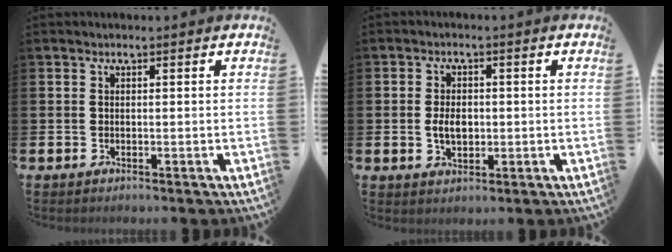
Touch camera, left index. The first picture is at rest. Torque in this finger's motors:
{"motor_torque": [0.49, -0.37, 0.13, 0.07]}